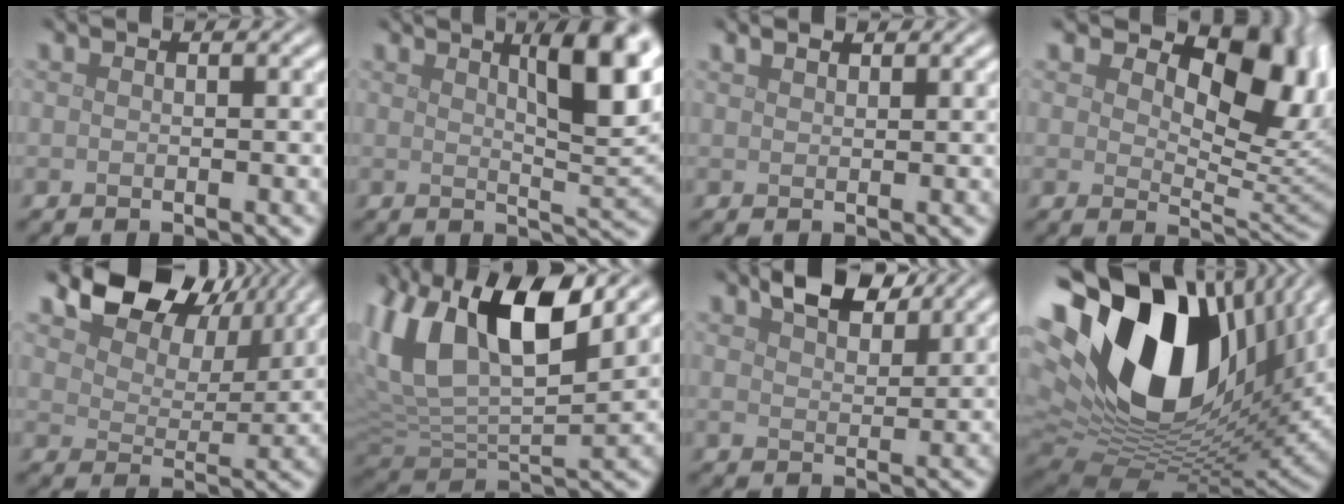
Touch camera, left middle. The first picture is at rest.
{"total": 7.9, "force": [3.3, 2.1, 6.9], "torque": [-0.082, 0.007, 0.051]}
{"total": 0.9, "force": [0.8, 0.3, 0.3], "torque": [-0.012, 0.001, 0.016]}
{"total": 8.8, "force": [3.3, 4.8, 6.6], "torque": [-0.091, -0.008, 0.046]}
{"total": 8.7, "force": [5.8, 4.9, 4.3], "torque": [-0.079, -0.001, 0.094]}
{"total": 11.5, "force": [4.6, 5.4, 9.1], "torque": [-0.189, 0.010, 0.084]}
{"total": 4.4, "force": [3.2, 1.9, 2.4], "torque": [-0.041, 0.005, 0.050]}
{"total": 20.7, "force": [6.9, 12.0, 15.5], "torque": [-0.296, 0.021, 0.121]}